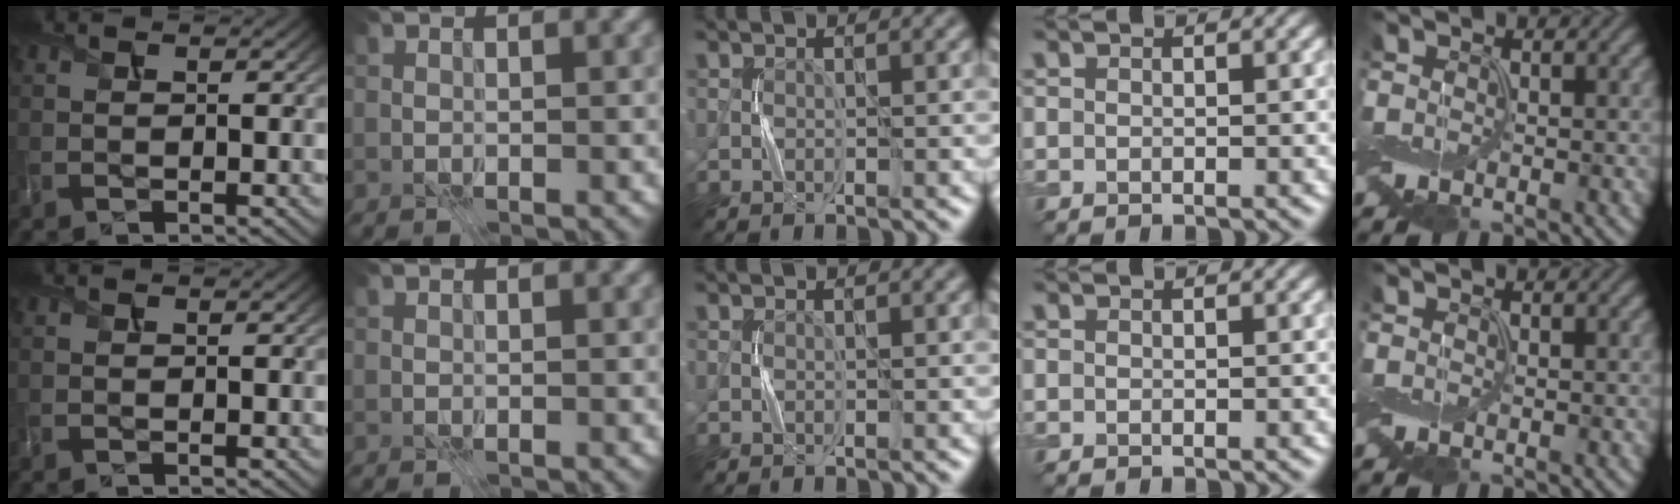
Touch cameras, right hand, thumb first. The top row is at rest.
{}